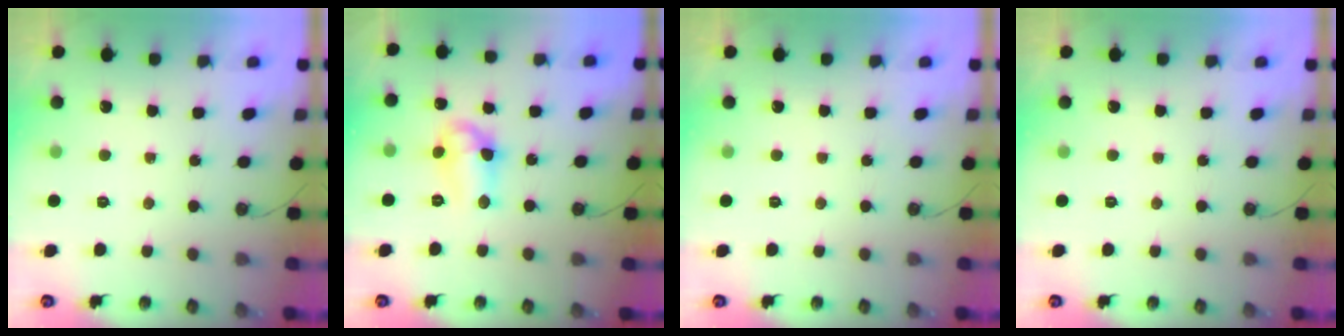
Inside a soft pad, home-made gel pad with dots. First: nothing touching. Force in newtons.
{"total": 9.9, "press": 9.8, "slide": 0.8}
{"total": 0.0}
{"total": 0.0}